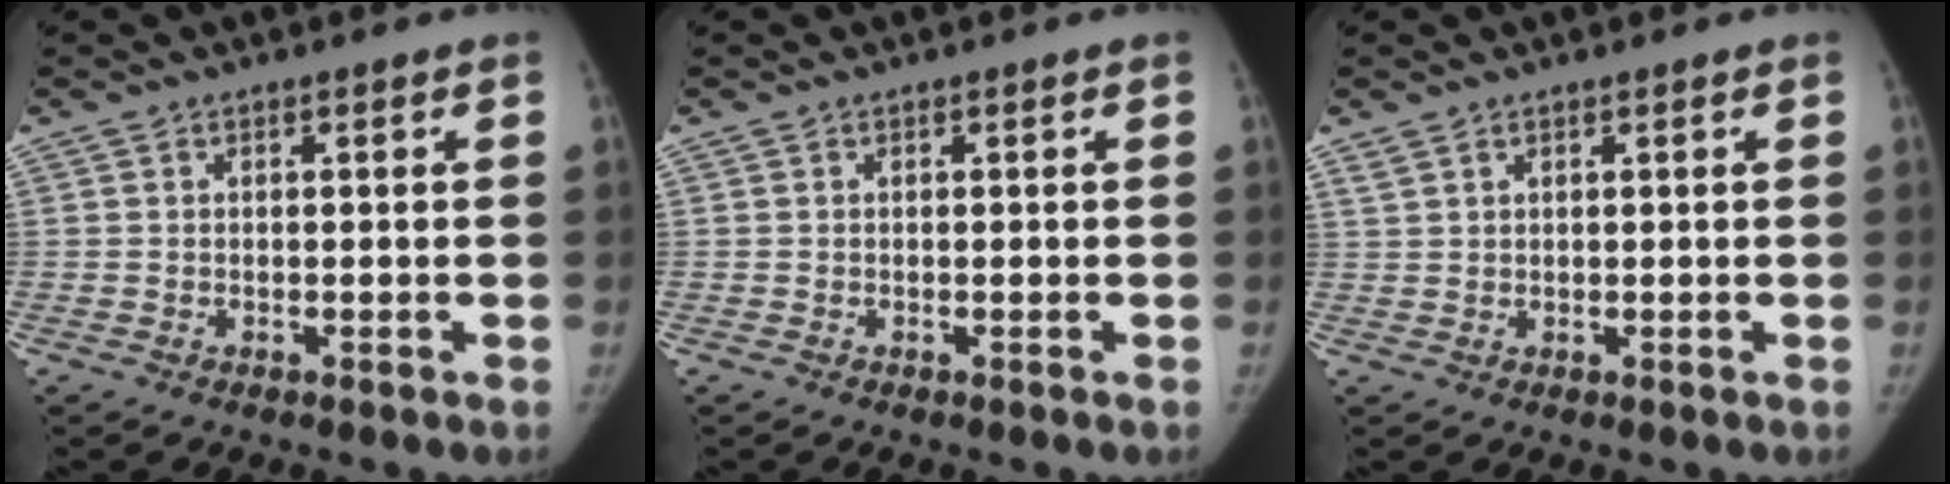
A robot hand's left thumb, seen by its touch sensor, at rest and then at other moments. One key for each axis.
{"total": 0.0}
{"total": 1.4, "fx": 1.1, "fy": 0.8, "fz": 0.6, "tx": -0.011, "ty": 0.002, "tz": 0.024}